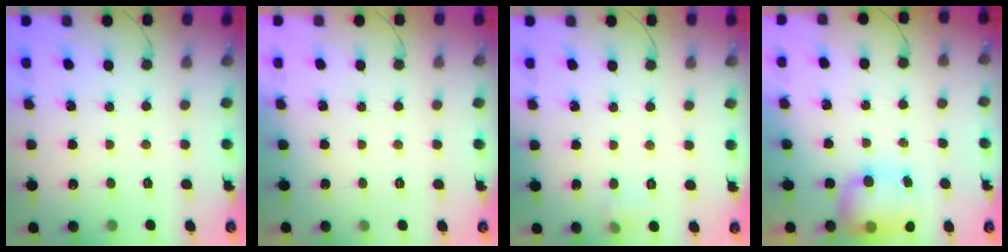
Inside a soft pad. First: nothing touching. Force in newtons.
{"total": 0.0}
{"total": 3.7, "press": 3.6, "slide": 1.1}
{"total": 7.4, "press": 7.3, "slide": 1.0}